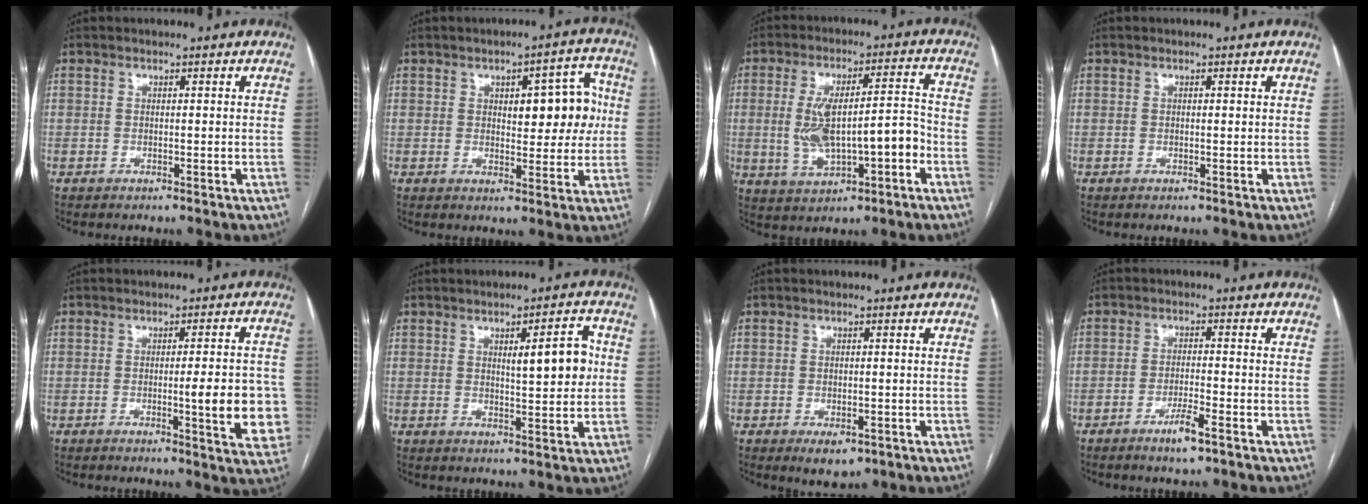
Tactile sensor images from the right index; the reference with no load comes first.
{"total": 8.9, "force": [1.5, 3.6, 8.0], "torque": [-0.093, 0.023, 0.023]}
{"total": 12.1, "force": [-2.2, 3.8, 11.2], "torque": [-0.204, 0.025, -0.023]}
{"total": 0.0}
{"total": 8.7, "force": [-1.5, 1.5, 8.4], "torque": [-0.093, -0.003, -0.017]}
{"total": 7.1, "force": [1.3, 1.6, 6.8], "torque": [-0.096, 0.007, 0.021]}
{"total": 4.6, "force": [-2.5, 2.4, 3.0], "torque": [-0.042, -0.003, -0.028]}
{"total": 3.9, "force": [-2.5, 0.2, 3.0], "torque": [-0.060, -0.005, -0.044]}